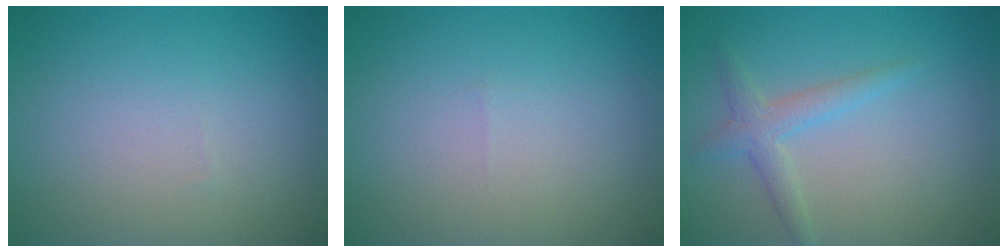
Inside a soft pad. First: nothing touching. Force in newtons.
{"total": 0.0}
{"total": 2.2, "press": 2.2, "slide": 0.1}